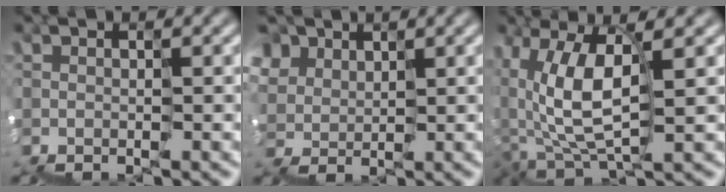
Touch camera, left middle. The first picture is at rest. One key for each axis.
{"total": 3.9, "fx": 2.9, "fy": 2.0, "fz": -1.7, "tx": 0.025, "ty": 0.024, "tz": 0.049}
{"total": 4.9, "fx": 1.7, "fy": 2.7, "fz": 3.6, "tx": -0.099, "ty": 0.017, "tz": 0.030}